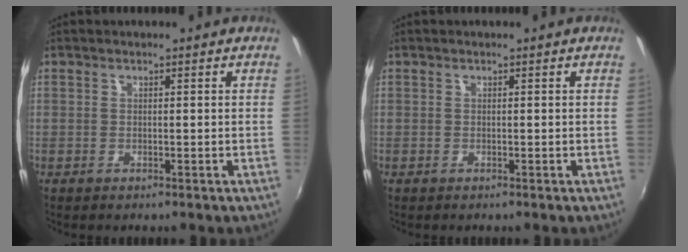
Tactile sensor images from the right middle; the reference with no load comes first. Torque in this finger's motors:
{"motor_torque": [0.10, -0.03, 0.03, 0.01]}